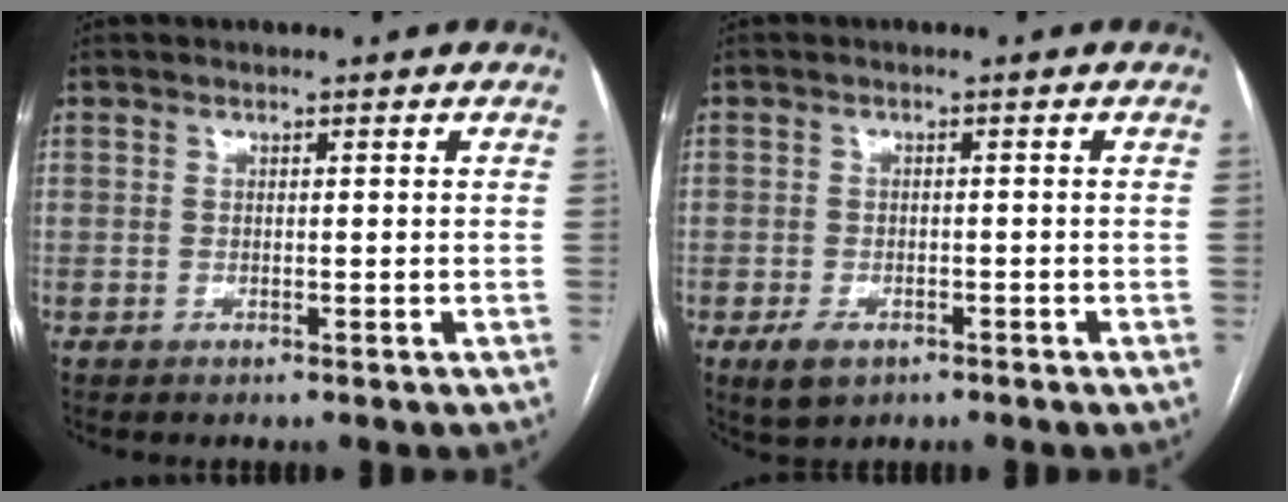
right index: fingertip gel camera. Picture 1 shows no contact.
{"total": 3.5, "force": [-2.0, 2.1, 1.9], "torque": [-0.038, -0.004, -0.027]}